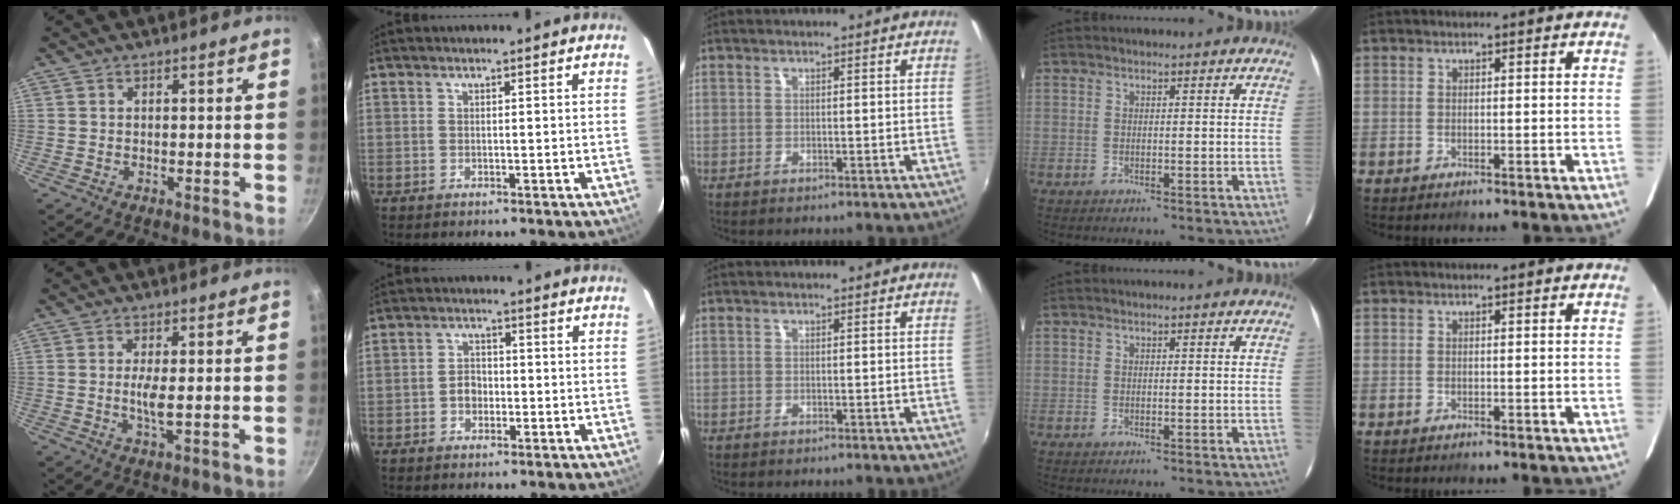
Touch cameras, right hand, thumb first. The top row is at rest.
{"thumb": {"total": 3.4, "force": [0.0, 0.7, 3.3], "torque": [-0.072, -0.005, -0.001]}, "index": {"total": 3.1, "force": [-1.0, 2.6, 1.4], "torque": [-0.026, 0.011, -0.013]}}